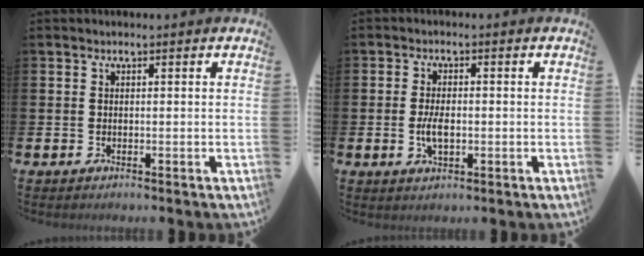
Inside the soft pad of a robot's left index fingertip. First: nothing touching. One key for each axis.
{"total": 3.5, "fx": -0.4, "fy": 1.7, "fz": 3.0, "tx": -0.045, "ty": -0.002, "tz": -0.010}